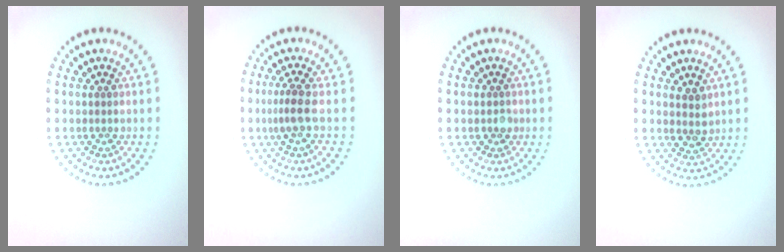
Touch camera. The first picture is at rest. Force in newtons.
{"total": 2.3, "press": 1.6, "slide": 1.6}
{"total": 0.9, "press": 0.8, "slide": 0.5}
{"total": 1.6, "press": 1.4, "slide": 0.8}